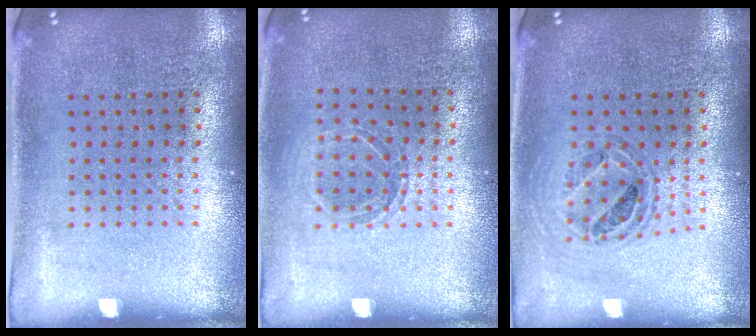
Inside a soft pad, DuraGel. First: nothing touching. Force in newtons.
{"total": 1.1, "press": 1.0, "slide": 0.3}
{"total": 0.8, "press": 0.8, "slide": 0.1}